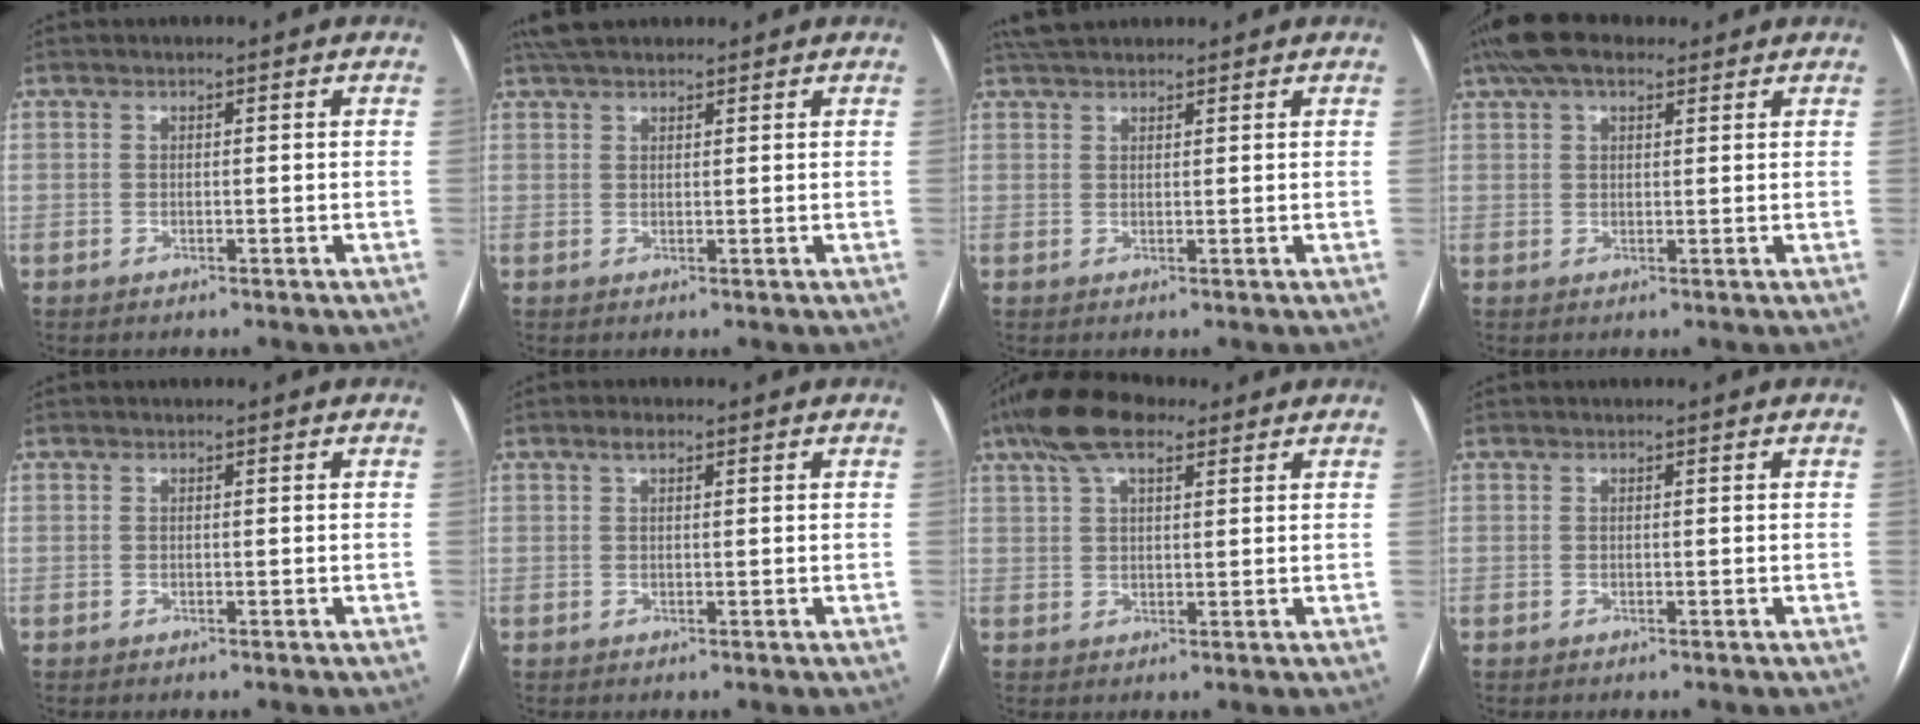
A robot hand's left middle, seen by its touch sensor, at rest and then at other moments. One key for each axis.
{"total": 5.6, "fx": 4.7, "fy": 1.7, "fz": 2.4, "tx": -0.041, "ty": 0.037, "tz": 0.085}
{"total": 5.2, "fx": 4.5, "fy": 1.5, "fz": 2.0, "tx": -0.032, "ty": 0.037, "tz": 0.081}
{"total": 7.4, "fx": 5.2, "fy": 3.2, "fz": 4.2, "tx": -0.085, "ty": 0.040, "tz": 0.093}
{"total": 0.0}
{"total": 1.4, "fx": 0.9, "fy": 0.5, "fz": 1.0, "tx": -0.018, "ty": 0.009, "tz": 0.015}
{"total": 8.7, "fx": 5.6, "fy": 3.3, "fz": 5.8, "tx": -0.117, "ty": 0.035, "tz": 0.100}
{"total": 0.0}